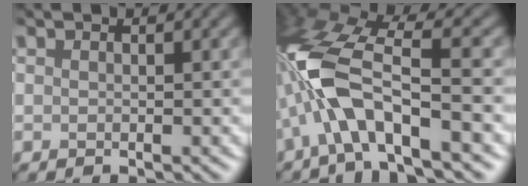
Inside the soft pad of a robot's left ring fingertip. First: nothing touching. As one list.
[{"total": 8.4, "force": [-3.5, 2.5, 7.2], "torque": [-0.158, 0.016, -0.080]}]